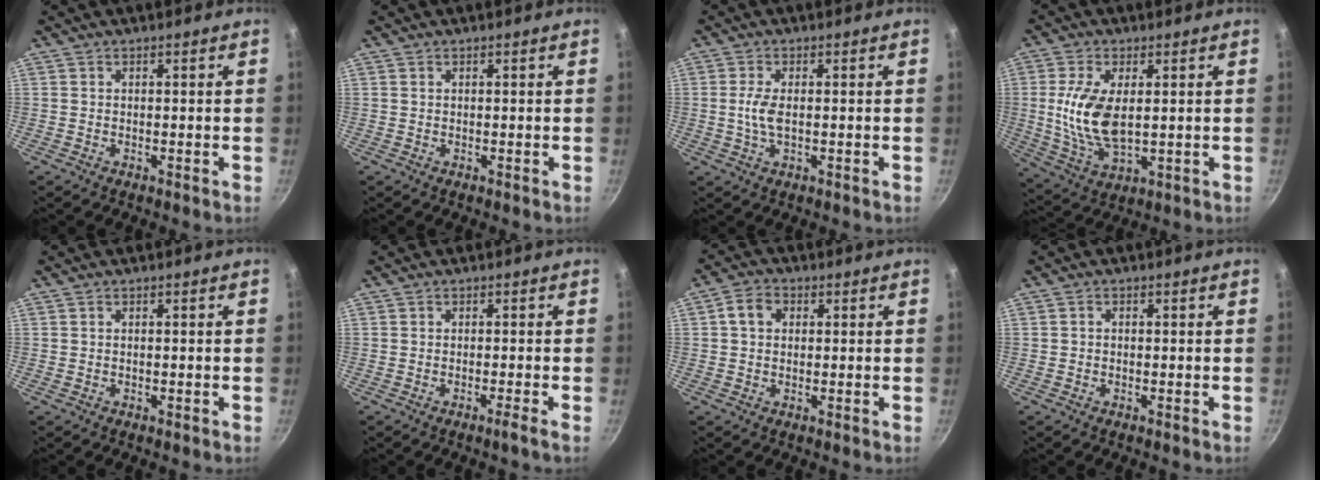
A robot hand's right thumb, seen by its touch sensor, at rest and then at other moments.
{"total": 0.0}
{"total": 3.9, "force": [-0.1, 1.7, 3.5], "torque": [-0.082, 0.001, -0.004]}
{"total": 10.8, "force": [1.1, 5.7, 9.1], "torque": [-0.180, -0.009, 0.026]}
{"total": 0.0}
{"total": 1.5, "force": [-0.9, -0.4, 1.1], "torque": [-0.029, 0.006, -0.015]}
{"total": 4.2, "force": [0.8, 3.4, 2.4], "torque": [-0.035, 0.009, 0.006]}
{"total": 0.6, "force": [-0.3, 0.5, 0.3], "torque": [-0.005, 0.003, -0.005]}